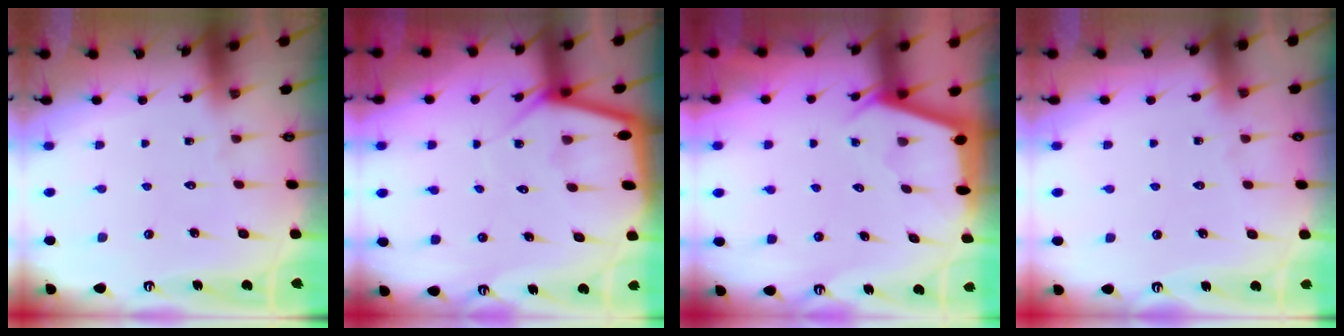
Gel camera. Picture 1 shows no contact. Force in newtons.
{"total": 5.2, "press": 5.2, "slide": 0.4}
{"total": 2.9, "press": 2.8, "slide": 0.4}
{"total": 2.6, "press": 2.5, "slide": 0.4}